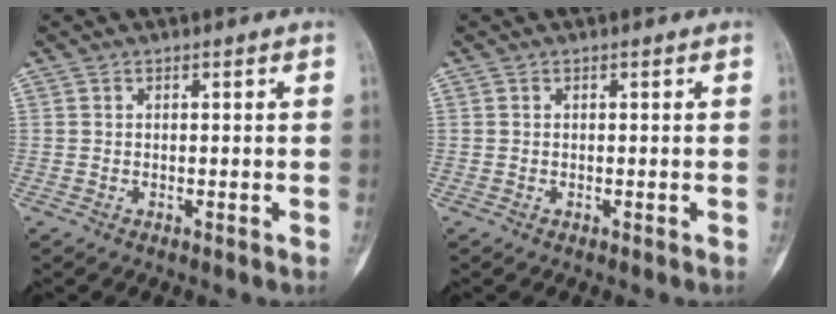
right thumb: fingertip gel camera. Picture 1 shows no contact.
{"total": 0.0}